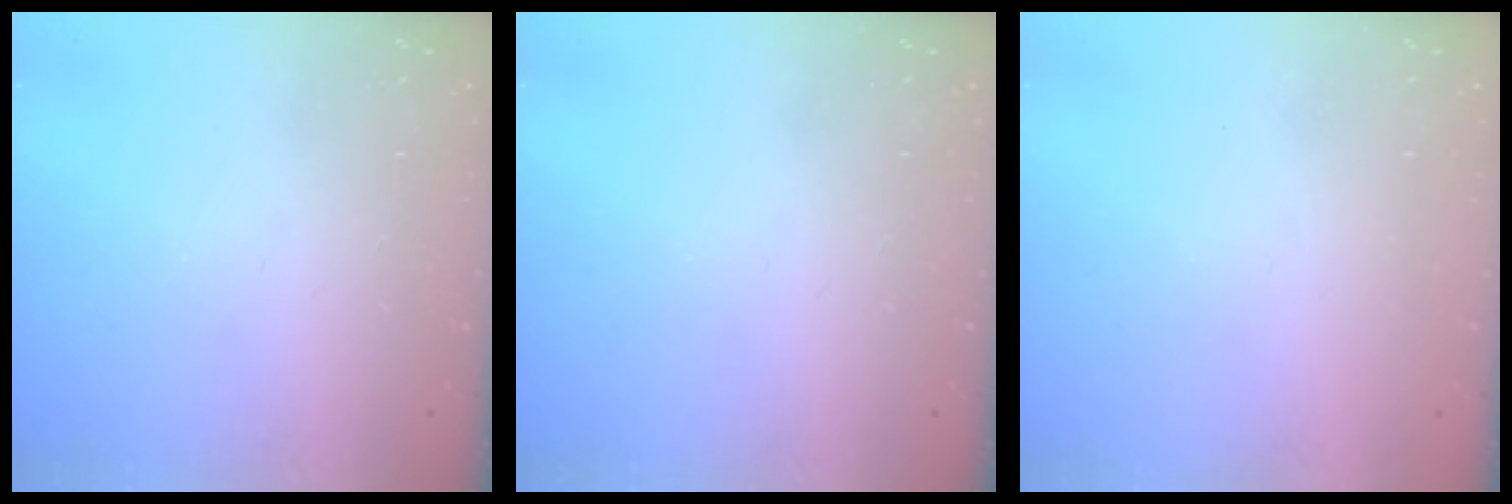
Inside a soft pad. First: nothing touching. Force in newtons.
{"total": 0.0}
{"total": 0.8, "press": 0.7, "slide": 0.3}